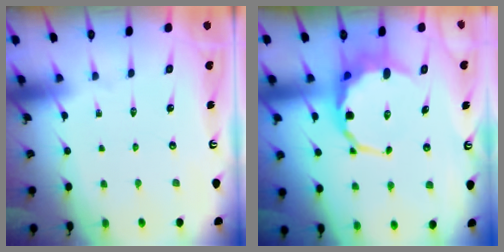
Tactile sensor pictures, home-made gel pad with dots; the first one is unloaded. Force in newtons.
{"total": 9.1, "press": 8.9, "slide": 2.0}